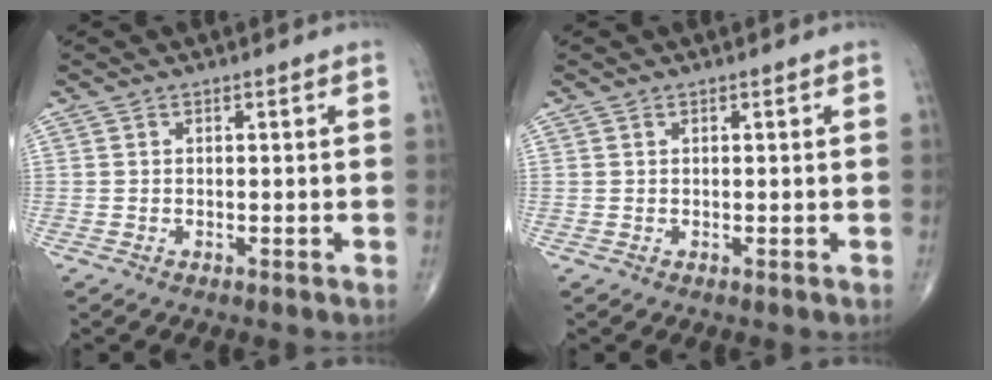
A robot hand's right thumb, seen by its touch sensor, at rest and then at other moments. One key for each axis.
{"total": 0.0}